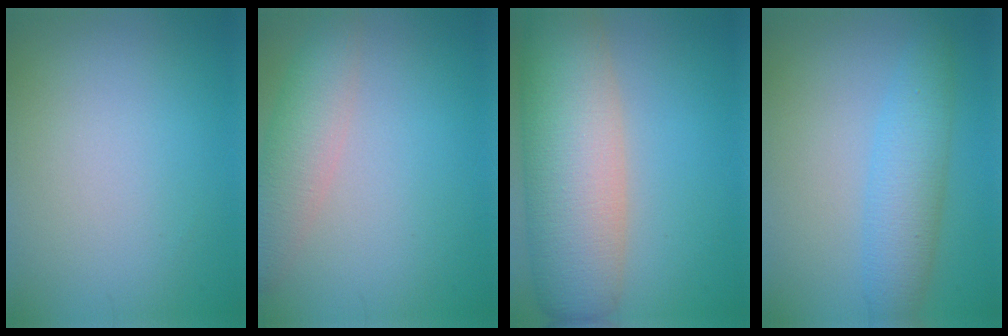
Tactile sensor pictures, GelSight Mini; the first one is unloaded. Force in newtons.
{"total": 3.9, "press": 3.9, "slide": 0.1}
{"total": 10.8, "press": 10.8, "slide": 1.0}
{"total": 4.2, "press": 4.2, "slide": 0.1}